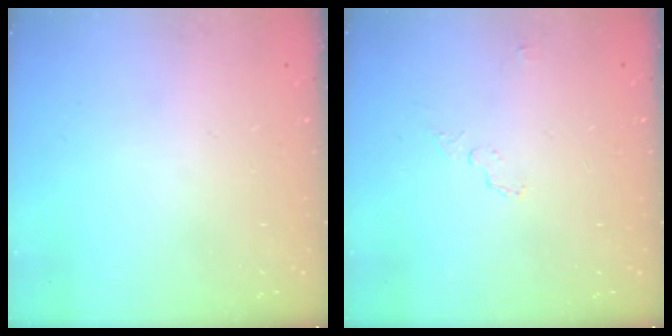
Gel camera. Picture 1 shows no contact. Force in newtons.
{"total": 4.1, "press": 3.7, "slide": 1.7}